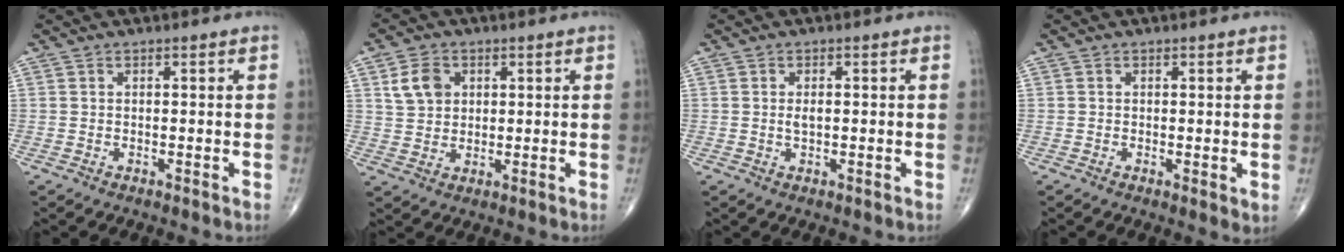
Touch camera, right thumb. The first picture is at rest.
{"total": 6.0, "force": [2.1, 4.6, 3.2], "torque": [-0.040, -0.005, 0.041]}
{"total": 1.7, "force": [0.1, 0.9, 1.5], "torque": [-0.027, 0.000, 0.003]}
{"total": 1.8, "force": [0.1, 0.7, 1.7], "torque": [-0.027, -0.009, -0.003]}